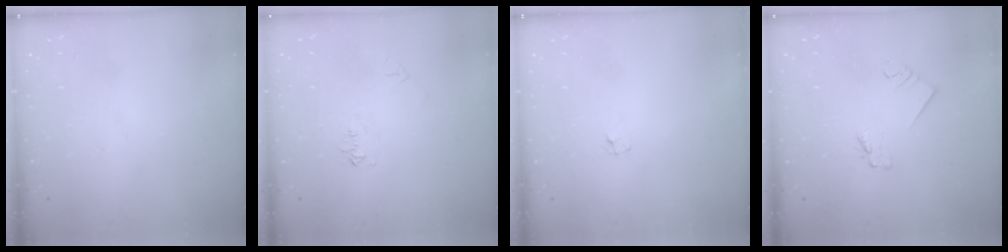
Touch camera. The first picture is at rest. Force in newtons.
{"total": 5.0, "press": 5.0, "slide": 0.6}
{"total": 1.2, "press": 1.2, "slide": 0.1}
{"total": 1.6, "press": 1.5, "slide": 0.2}